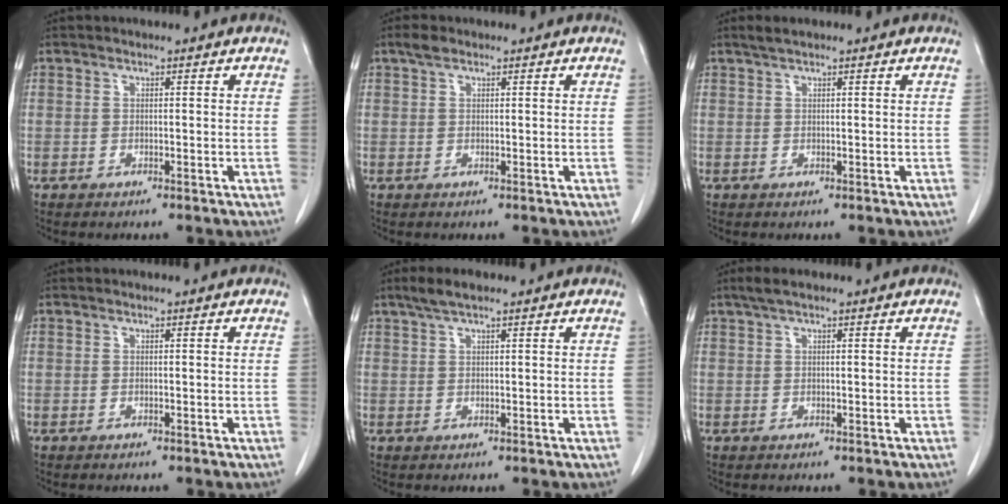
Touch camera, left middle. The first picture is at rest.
{"total": 1.5, "force": [1.1, 0.6, 0.8], "torque": [-0.020, 0.011, 0.020]}
{"total": 1.5, "force": [1.3, 0.1, 0.9], "torque": [-0.022, 0.008, 0.027]}
{"total": 0.0}
{"total": 3.0, "force": [2.2, 0.5, 2.0], "torque": [-0.047, 0.010, 0.044]}
{"total": 2.3, "force": [1.6, 0.3, 1.6], "torque": [-0.037, 0.016, 0.029]}